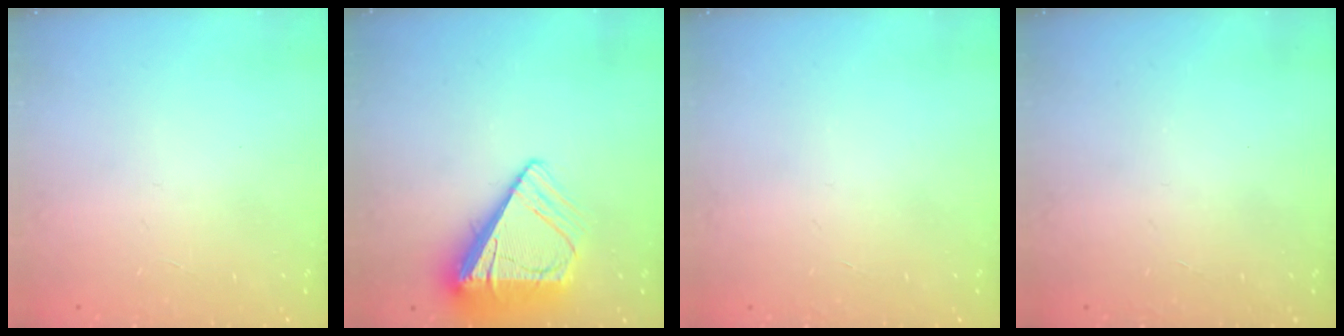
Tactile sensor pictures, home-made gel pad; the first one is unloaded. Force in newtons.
{"total": 11.6, "press": 11.5, "slide": 1.5}
{"total": 0.0}
{"total": 0.0}